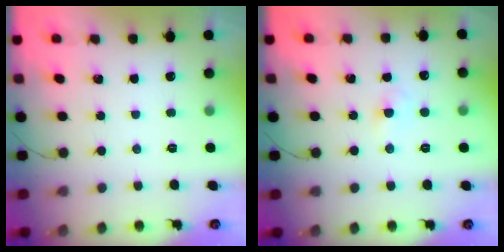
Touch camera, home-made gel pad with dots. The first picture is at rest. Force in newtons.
{"total": 2.5, "press": 2.3, "slide": 1.0}